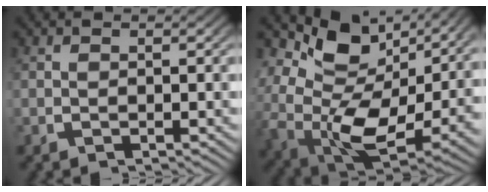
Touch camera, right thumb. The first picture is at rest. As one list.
[{"total": 17.0, "force": [0.1, 11.4, 12.6], "torque": [-0.275, -0.083, 0.042]}]